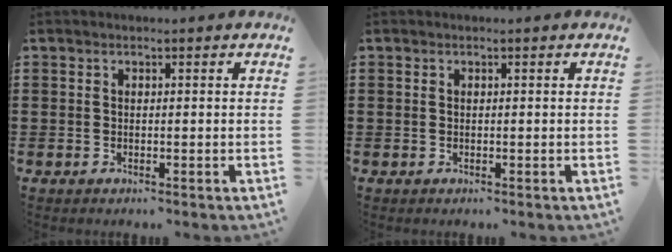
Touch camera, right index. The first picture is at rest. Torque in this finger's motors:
{"motor_torque": [-0.18, 0.11, 0.01, 0.02]}